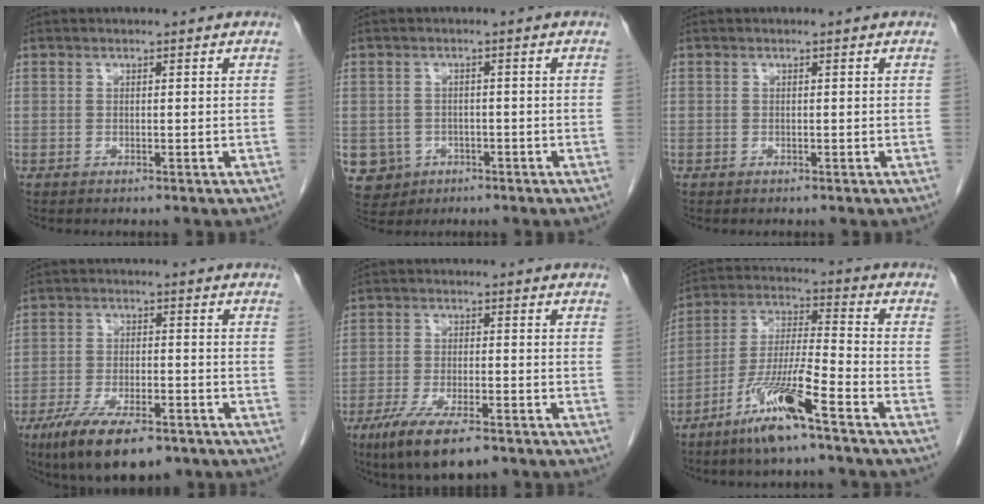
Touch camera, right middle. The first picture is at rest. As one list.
[{"total": 5.4, "force": [-2.2, 4.9, 0.7], "torque": [-0.019, 0.005, -0.029]}, {"total": 0.0}, {"total": 12.0, "force": [-8.1, 3.7, 8.0], "torque": [-0.138, -0.017, -0.131]}, {"total": 10.0, "force": [-6.7, 2.3, 7.0], "torque": [-0.126, -0.020, -0.107]}, {"total": 12.0, "force": [-7.4, 0.3, 9.5], "torque": [-0.193, -0.019, -0.145]}]